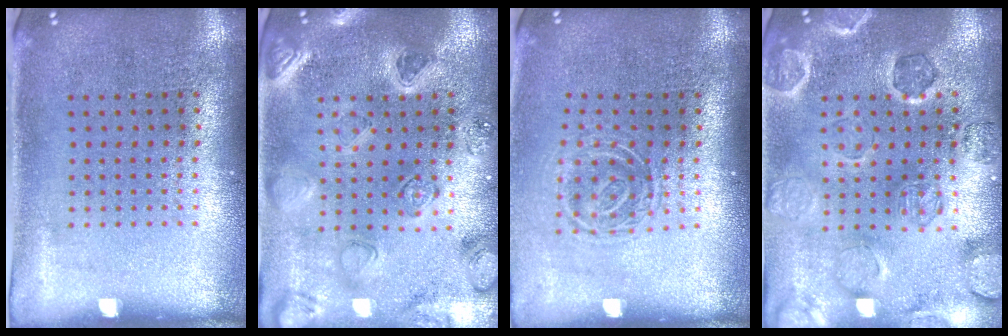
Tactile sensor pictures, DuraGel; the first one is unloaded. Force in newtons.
{"total": 2.3, "press": 2.2, "slide": 0.3}
{"total": 1.7, "press": 1.2, "slide": 1.2}
{"total": 1.4, "press": 1.4, "slide": 0.2}